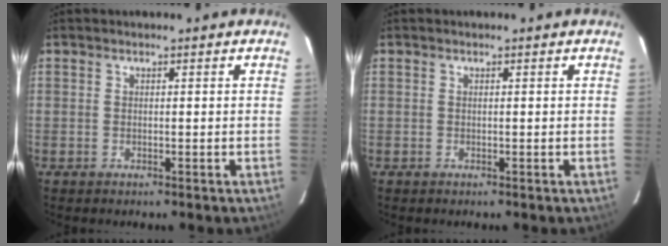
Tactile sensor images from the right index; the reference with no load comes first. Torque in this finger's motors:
{"motor_torque": [-0.14, 0.09, 0.02, 0.01]}